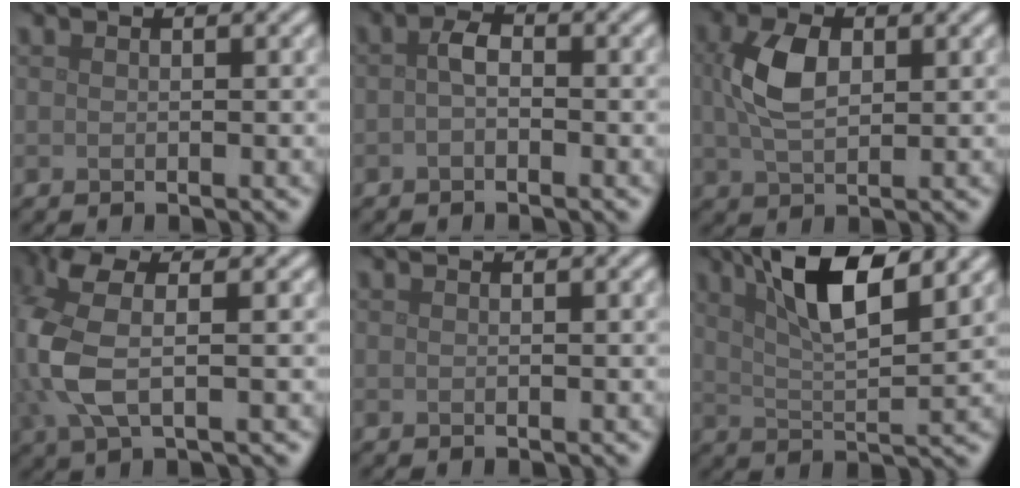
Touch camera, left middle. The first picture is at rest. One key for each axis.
{"total": 1.6, "fx": -0.4, "fy": 0.9, "fz": 1.4, "tx": -0.028, "ty": 0.005, "tz": -0.010}
{"total": 4.6, "fx": 1.0, "fy": 2.8, "fz": 3.6, "tx": -0.089, "ty": 0.001, "tz": 0.020}
{"total": 5.8, "fx": 0.2, "fy": 2.5, "fz": 5.3, "tx": -0.132, "ty": 0.004, "tz": 0.002}
{"total": 0.0}
{"total": 8.1, "fx": 4.3, "fy": 2.1, "fz": 6.5, "tx": -0.110, "ty": 0.009, "tz": 0.074}